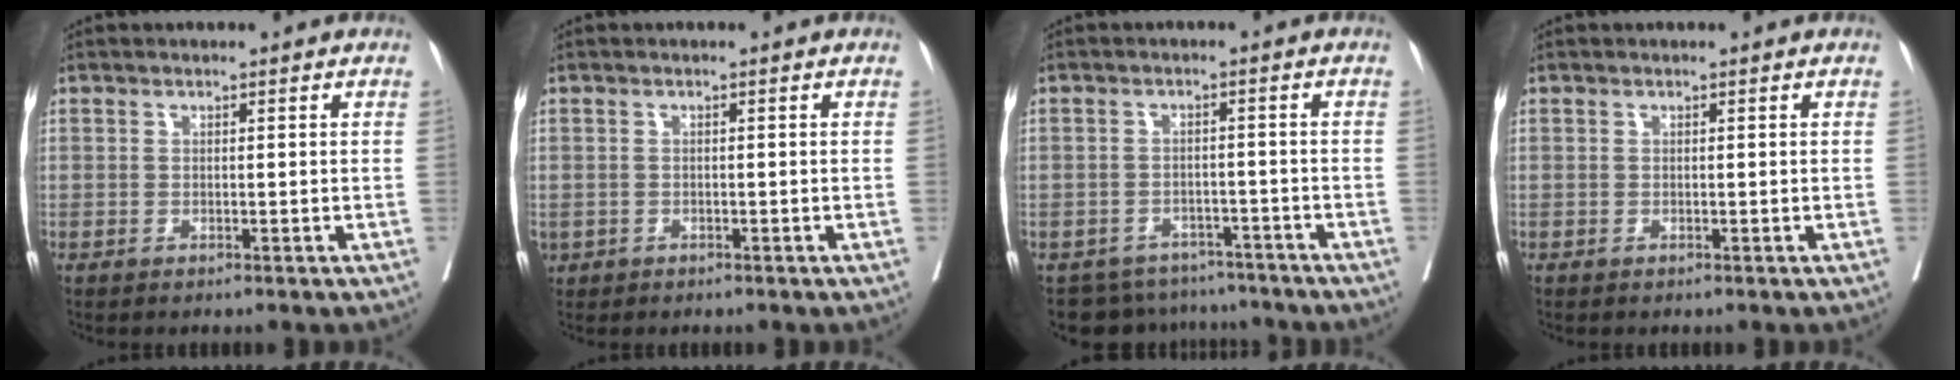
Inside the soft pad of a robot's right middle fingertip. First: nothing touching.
{"total": 2.0, "force": [-1.0, 1.6, 0.7], "torque": [-0.023, -0.003, -0.011]}
{"total": 8.4, "force": [-7.6, 3.5, -0.1], "torque": [0.003, 0.015, -0.095]}
{"total": 0.0}